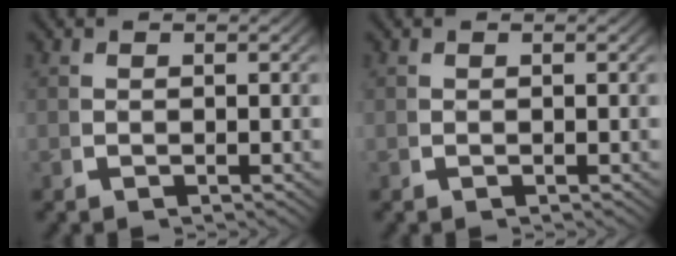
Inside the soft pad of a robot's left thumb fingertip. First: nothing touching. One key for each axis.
{"total": 0.0}